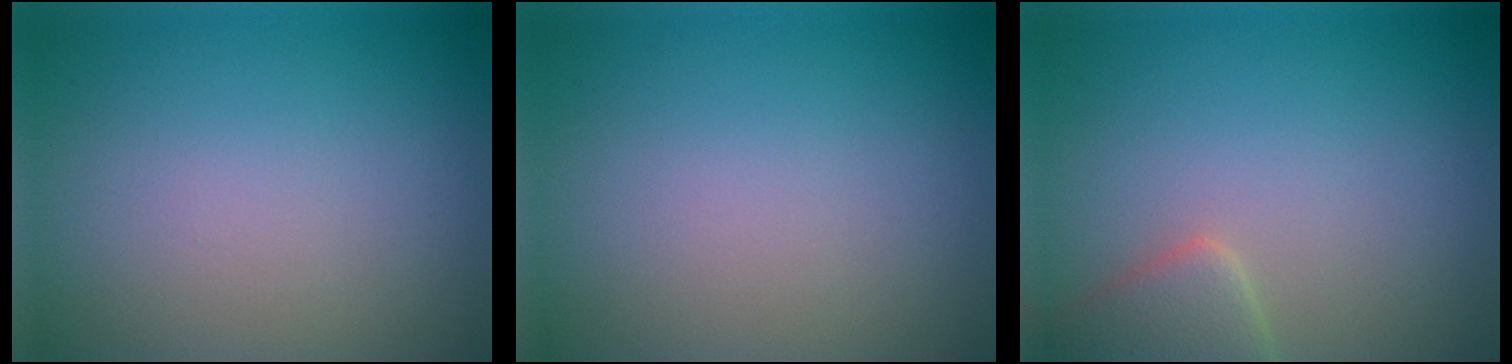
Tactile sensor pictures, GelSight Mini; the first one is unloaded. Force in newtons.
{"total": 0.0}
{"total": 3.0, "press": 3.0, "slide": 0.2}